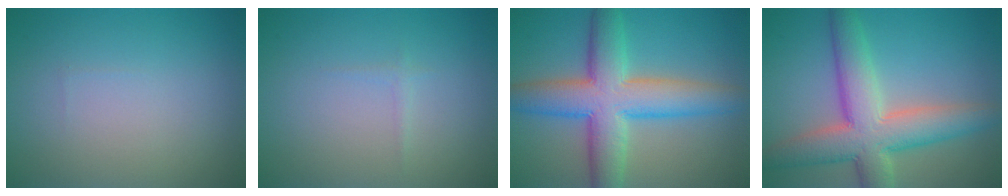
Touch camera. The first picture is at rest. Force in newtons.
{"total": 0.6, "press": 0.6, "slide": 0.0}
{"total": 9.1, "press": 9.1, "slide": 0.4}
{"total": 8.2, "press": 8.2, "slide": 0.7}